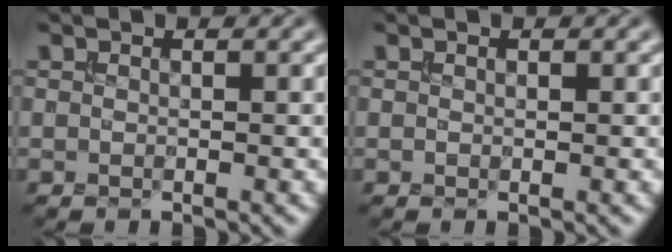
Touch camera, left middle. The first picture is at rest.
{"total": 0.0}